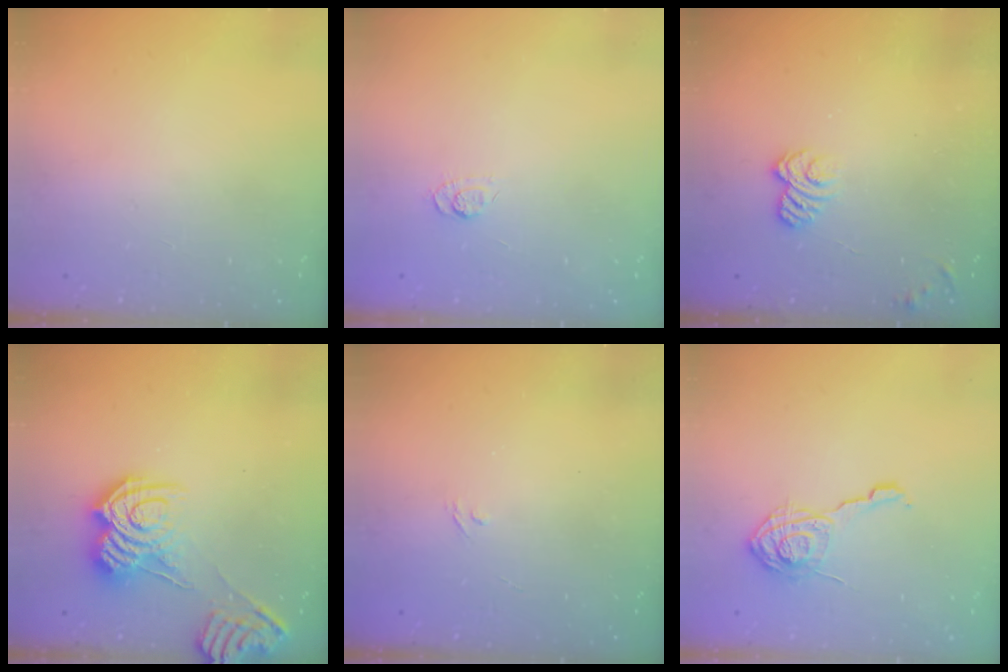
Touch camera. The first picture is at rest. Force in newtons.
{"total": 4.6, "press": 4.4, "slide": 1.3}
{"total": 3.7, "press": 3.5, "slide": 1.2}
{"total": 10.6, "press": 10.5, "slide": 1.3}
{"total": 2.0, "press": 1.7, "slide": 1.2}
{"total": 12.8, "press": 12.8, "slide": 0.5}